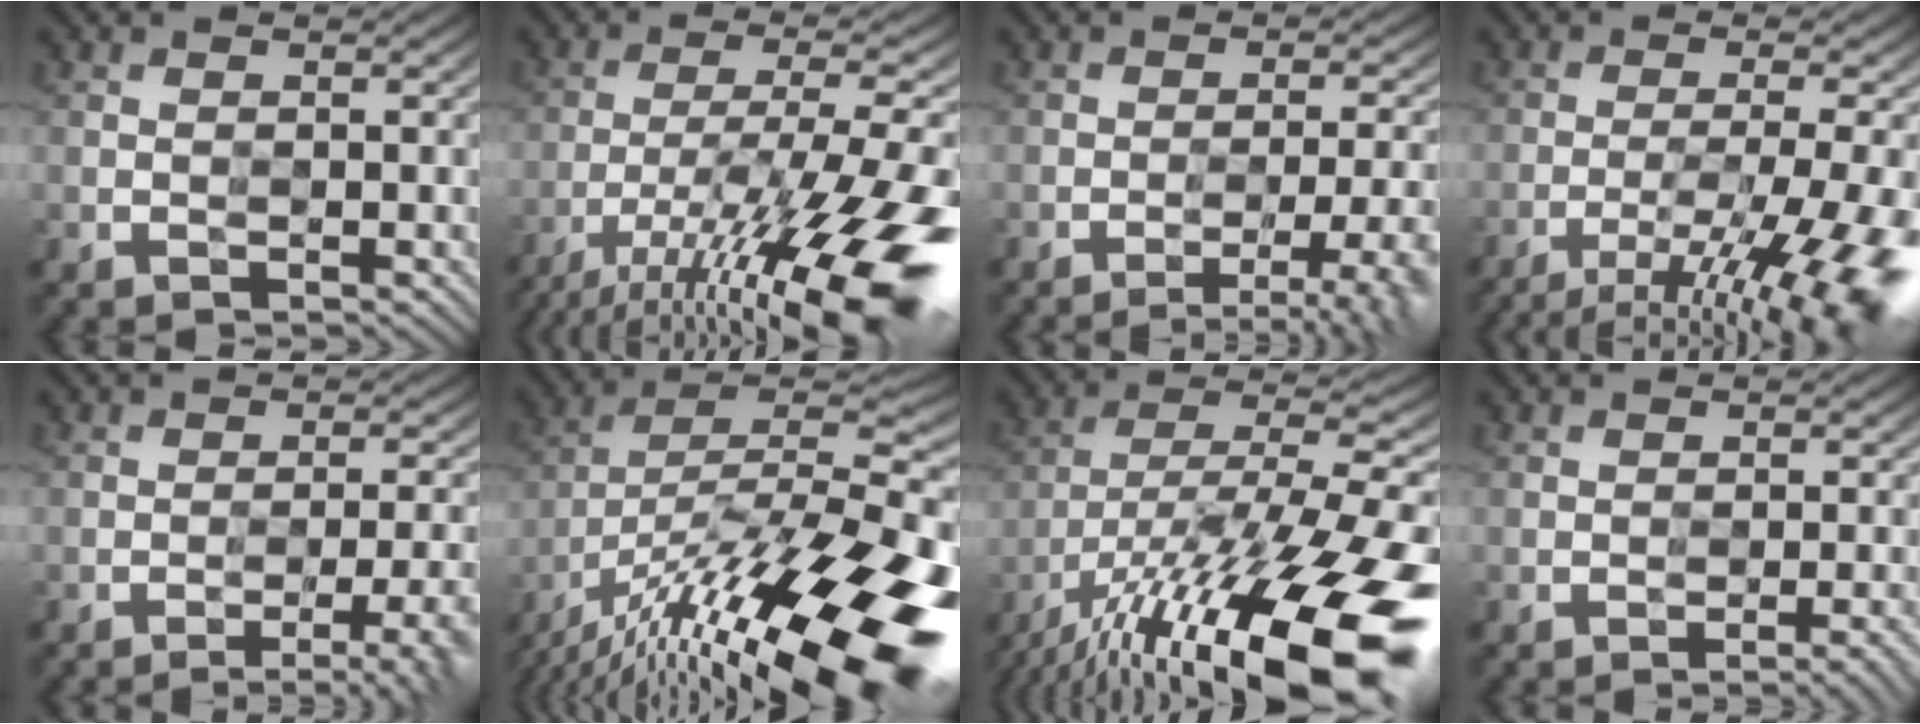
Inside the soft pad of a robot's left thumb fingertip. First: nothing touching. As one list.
[{"total": 18.0, "force": [-10.7, 3.6, 13.9], "torque": [-0.237, -0.014, -0.178]}, {"total": 7.5, "force": [-4.3, 1.4, 6.0], "torque": [-0.092, 0.007, -0.056]}, {"total": 13.1, "force": [-8.0, 2.4, 10.1], "torque": [-0.169, -0.007, -0.111]}, {"total": 6.8, "force": [-3.8, 1.2, 5.5], "torque": [-0.081, 0.006, -0.048]}, {"total": 21.0, "force": [-12.4, 6.1, 15.8], "torque": [-0.257, -0.003, -0.204]}, {"total": 20.7, "force": [-12.2, 6.2, 15.5], "torque": [-0.274, -0.001, -0.206]}, {"total": 2.7, "force": [-1.6, 0.3, 2.2], "torque": [-0.028, 0.008, -0.029]}]